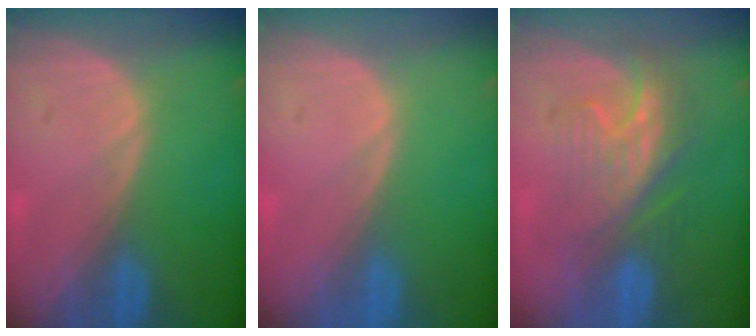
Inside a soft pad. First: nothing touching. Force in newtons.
{"total": 0.0}
{"total": 8.6, "press": 7.5, "slide": 4.3}